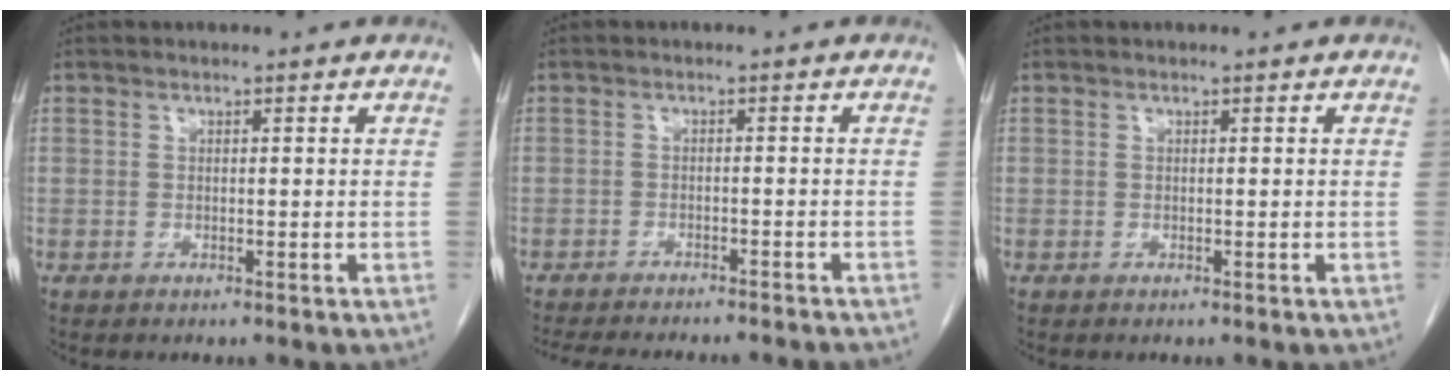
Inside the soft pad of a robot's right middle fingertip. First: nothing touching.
{"total": 16.2, "force": [-14.6, 2.4, 6.7], "torque": [-0.130, -0.028, -0.184]}
{"total": 0.0}